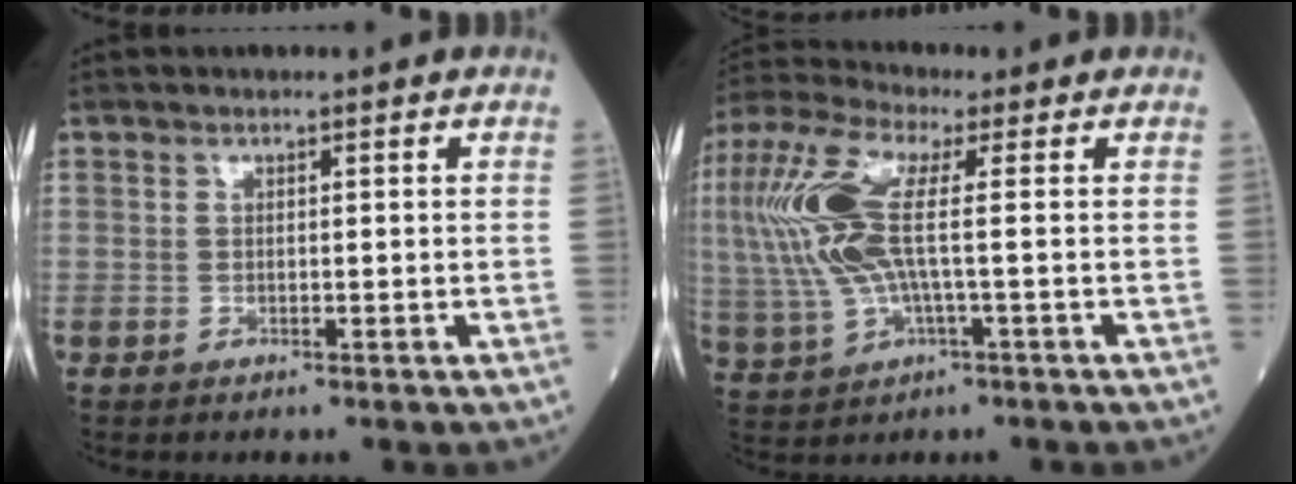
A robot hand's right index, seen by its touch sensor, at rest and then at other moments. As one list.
[{"total": 13.0, "force": [1.3, 3.4, 12.5], "torque": [-0.300, 0.022, 0.025]}]